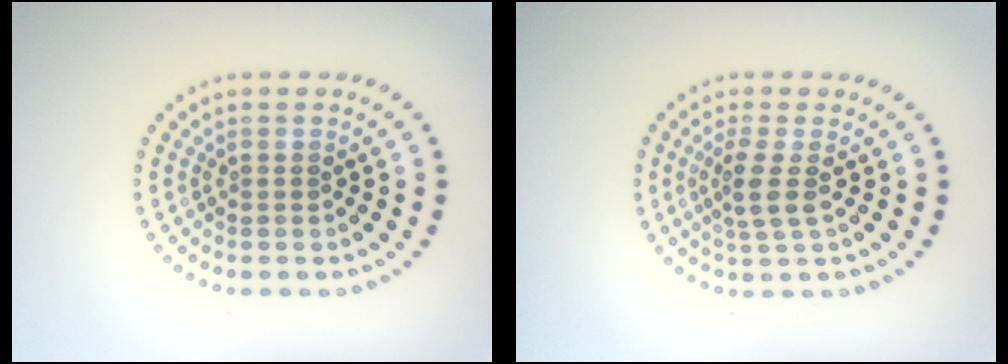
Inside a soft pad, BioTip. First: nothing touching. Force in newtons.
{"total": 2.5, "press": 1.9, "slide": 1.6}